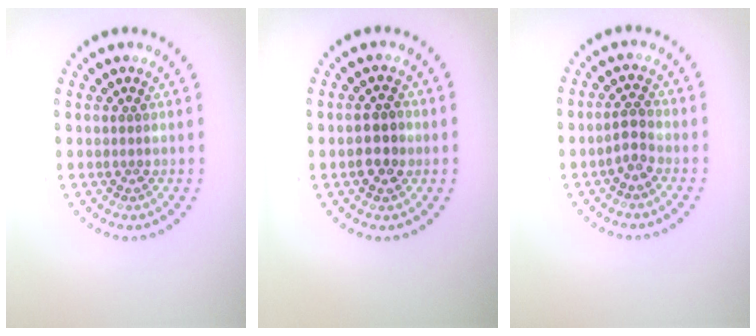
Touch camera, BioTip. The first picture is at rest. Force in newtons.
{"total": 2.5, "press": 2.5, "slide": 0.2}
{"total": 1.7, "press": 1.6, "slide": 0.6}